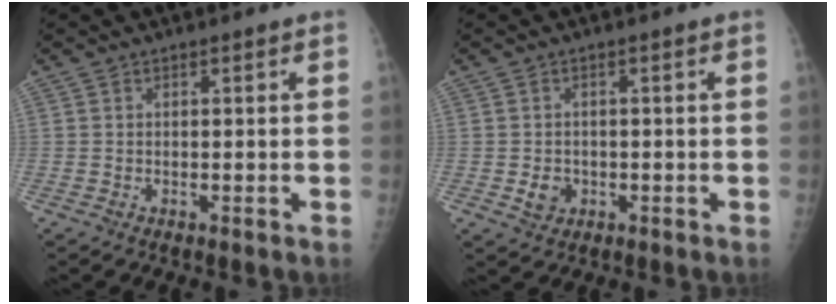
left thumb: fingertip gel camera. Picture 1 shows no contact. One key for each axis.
{"total": 3.0, "fx": -0.8, "fy": 2.6, "fz": 1.4, "tx": -0.012, "ty": 0.003, "tz": -0.007}